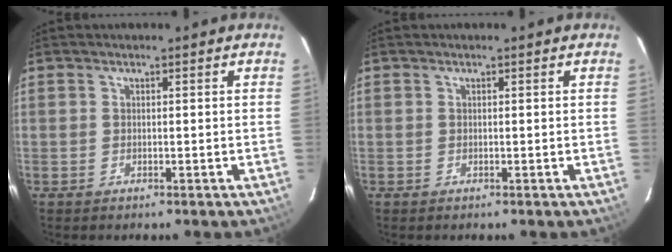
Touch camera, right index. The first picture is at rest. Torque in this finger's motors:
{"motor_torque": [0.00, 0.00, 0.00, 0.00]}